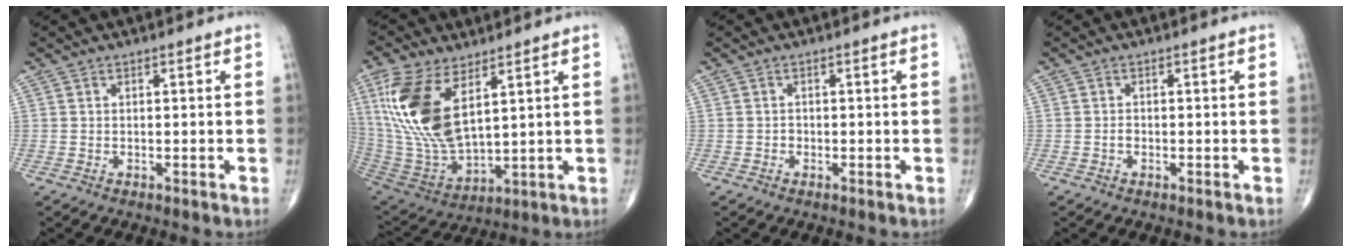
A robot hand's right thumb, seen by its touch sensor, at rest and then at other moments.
{"total": 18.3, "force": [6.9, 8.6, 14.5], "torque": [-0.300, -0.030, 0.147]}
{"total": 0.7, "force": [-0.3, 0.6, 0.2], "torque": [0.001, 0.003, -0.009]}
{"total": 0.8, "force": [-0.3, 0.6, 0.5], "torque": [-0.007, 0.002, -0.008]}